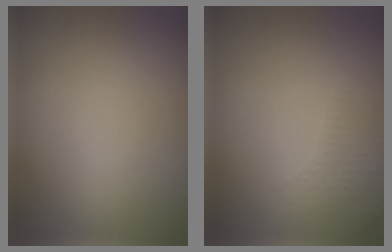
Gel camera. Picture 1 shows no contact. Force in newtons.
{"total": 2.0, "press": 1.9, "slide": 0.5}